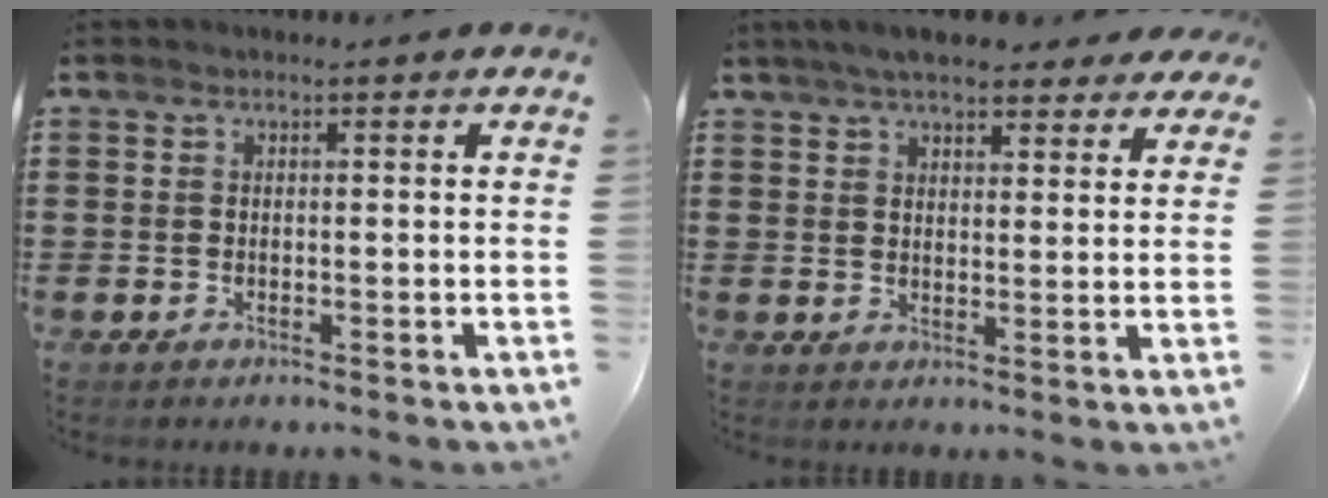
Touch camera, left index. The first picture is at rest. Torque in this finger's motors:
{"motor_torque": [2.14, 0.00, 1.05, 0.21]}